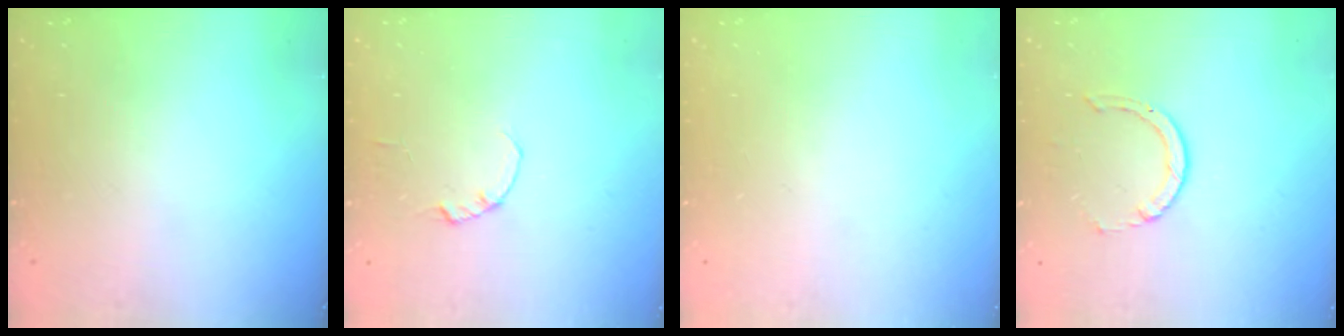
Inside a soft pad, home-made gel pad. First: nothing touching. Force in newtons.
{"total": 0.0}
{"total": 0.0}
{"total": 3.6, "press": 3.6, "slide": 0.4}